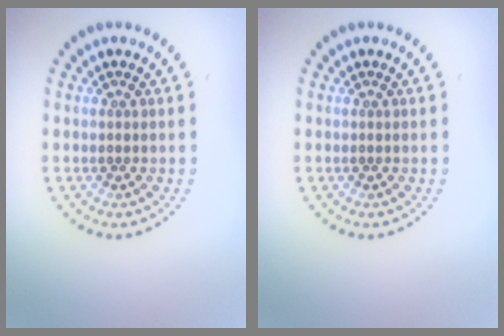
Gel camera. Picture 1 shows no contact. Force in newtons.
{"total": 0.0}